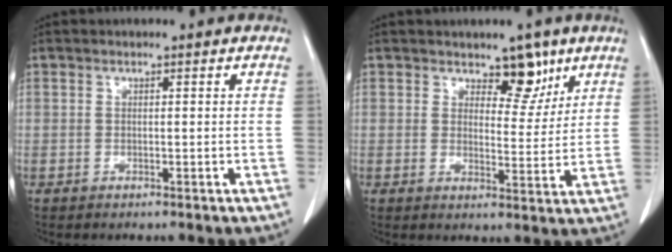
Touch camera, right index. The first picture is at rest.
{"total": 5.3, "force": [3.6, 2.7, 2.8], "torque": [-0.025, -0.005, 0.054]}